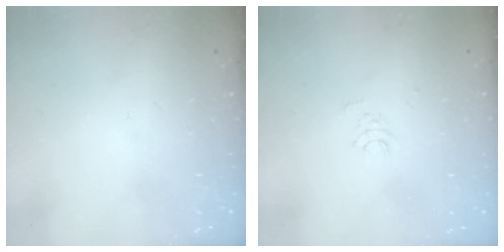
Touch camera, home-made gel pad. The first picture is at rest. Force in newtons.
{"total": 2.6, "press": 2.6, "slide": 0.1}